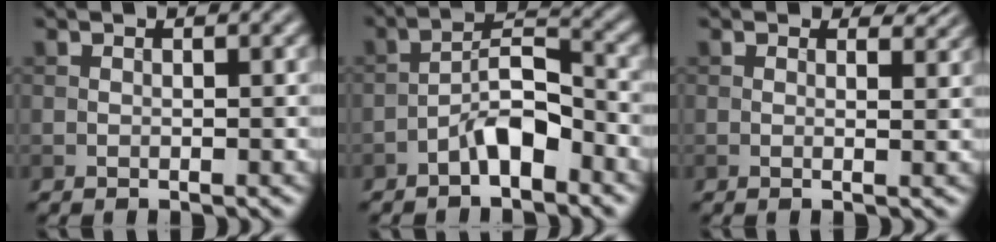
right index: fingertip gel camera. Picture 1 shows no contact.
{"total": 4.3, "force": [-2.6, 1.4, 3.1], "torque": [-0.051, 0.020, -0.053]}
{"total": 1.6, "force": [1.3, 0.5, 0.9], "torque": [-0.016, -0.009, 0.008]}